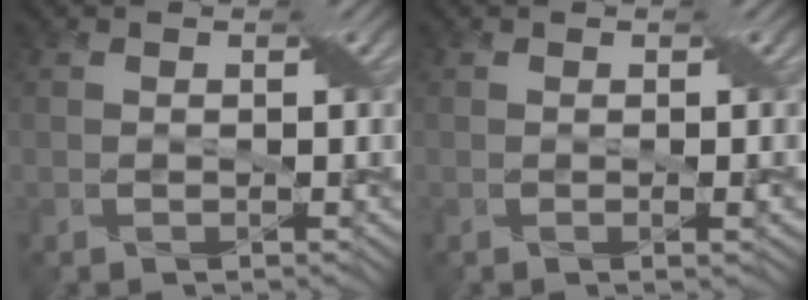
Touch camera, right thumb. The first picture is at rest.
{"total": 1.3, "force": [-0.1, 0.1, 1.3], "torque": [-0.022, 0.003, -0.002]}